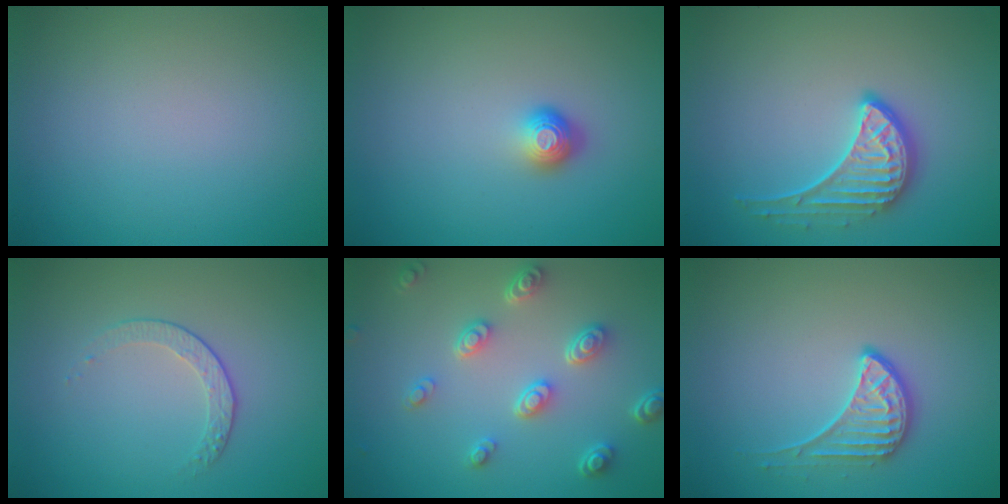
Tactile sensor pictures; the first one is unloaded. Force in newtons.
{"total": 1.7, "press": 1.3, "slide": 1.2}
{"total": 3.5, "press": 3.0, "slide": 1.8}
{"total": 1.6, "press": 1.0, "slide": 1.3}
{"total": 4.5, "press": 3.4, "slide": 3.0}
{"total": 2.3, "press": 1.7, "slide": 1.5}